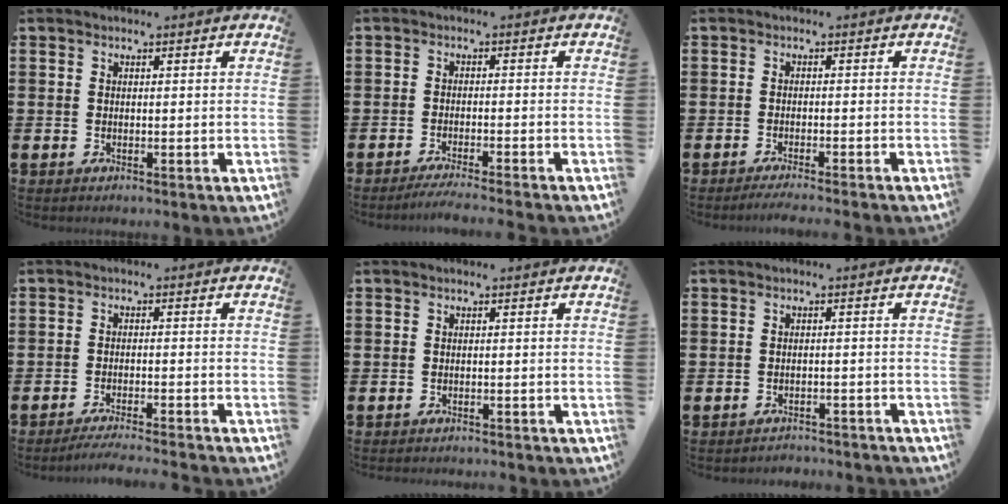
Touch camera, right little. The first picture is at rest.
{"total": 2.1, "force": [-1.9, -0.3, 0.9], "torque": [-0.013, 0.003, -0.036]}
{"total": 1.4, "force": [-1.2, -0.2, 0.5], "torque": [-0.007, 0.000, -0.024]}
{"total": 2.3, "force": [-2.2, -0.4, 0.7], "torque": [-0.010, 0.001, -0.043]}
{"total": 0.7, "force": [-0.7, 0.0, 0.0], "torque": [0.000, -0.001, -0.014]}
{"total": 1.6, "force": [-1.6, 0.0, -0.2], "torque": [-0.002, 0.004, -0.036]}